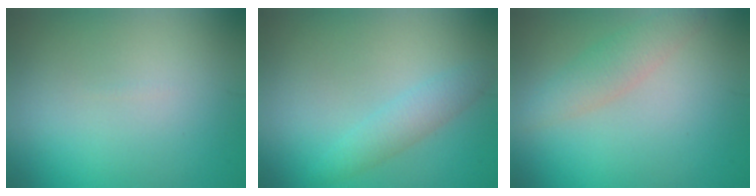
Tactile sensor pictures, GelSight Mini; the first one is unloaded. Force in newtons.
{"total": 2.2, "press": 2.2, "slide": 0.1}
{"total": 2.6, "press": 2.6, "slide": 0.1}